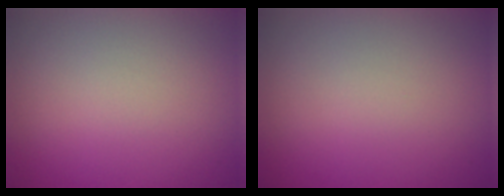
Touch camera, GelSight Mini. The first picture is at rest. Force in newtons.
{"total": 0.0}